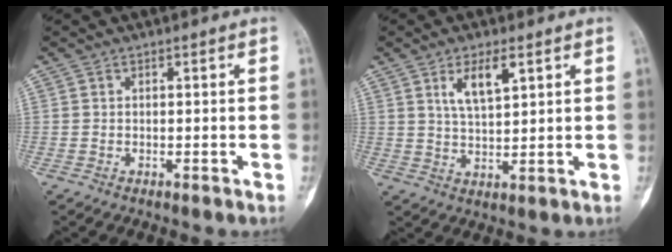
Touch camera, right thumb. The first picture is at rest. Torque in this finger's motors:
{"motor_torque": [0.04, 0.06, 0.55, 0.43, 0.13]}